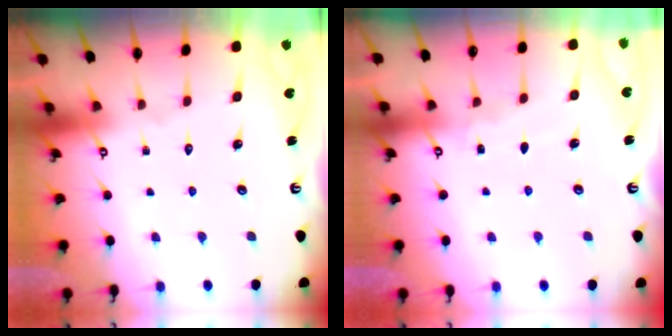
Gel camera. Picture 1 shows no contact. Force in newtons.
{"total": 3.0, "press": 3.0, "slide": 0.4}